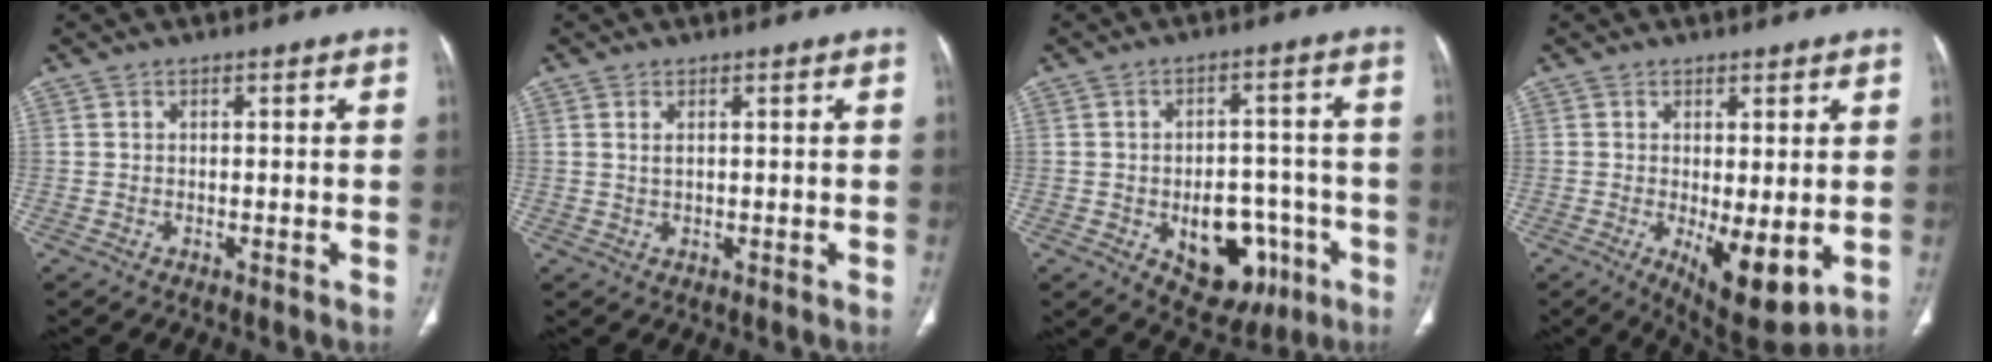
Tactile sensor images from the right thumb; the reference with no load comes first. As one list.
[{"total": 1.3, "force": [0.5, 0.6, 1.1], "torque": [-0.026, 0.002, 0.014]}, {"total": 13.6, "force": [-4.6, 8.8, 9.3], "torque": [-0.085, 0.033, -0.047]}, {"total": 9.8, "force": [-1.6, 3.6, 9.0], "torque": [-0.132, -0.029, -0.012]}]